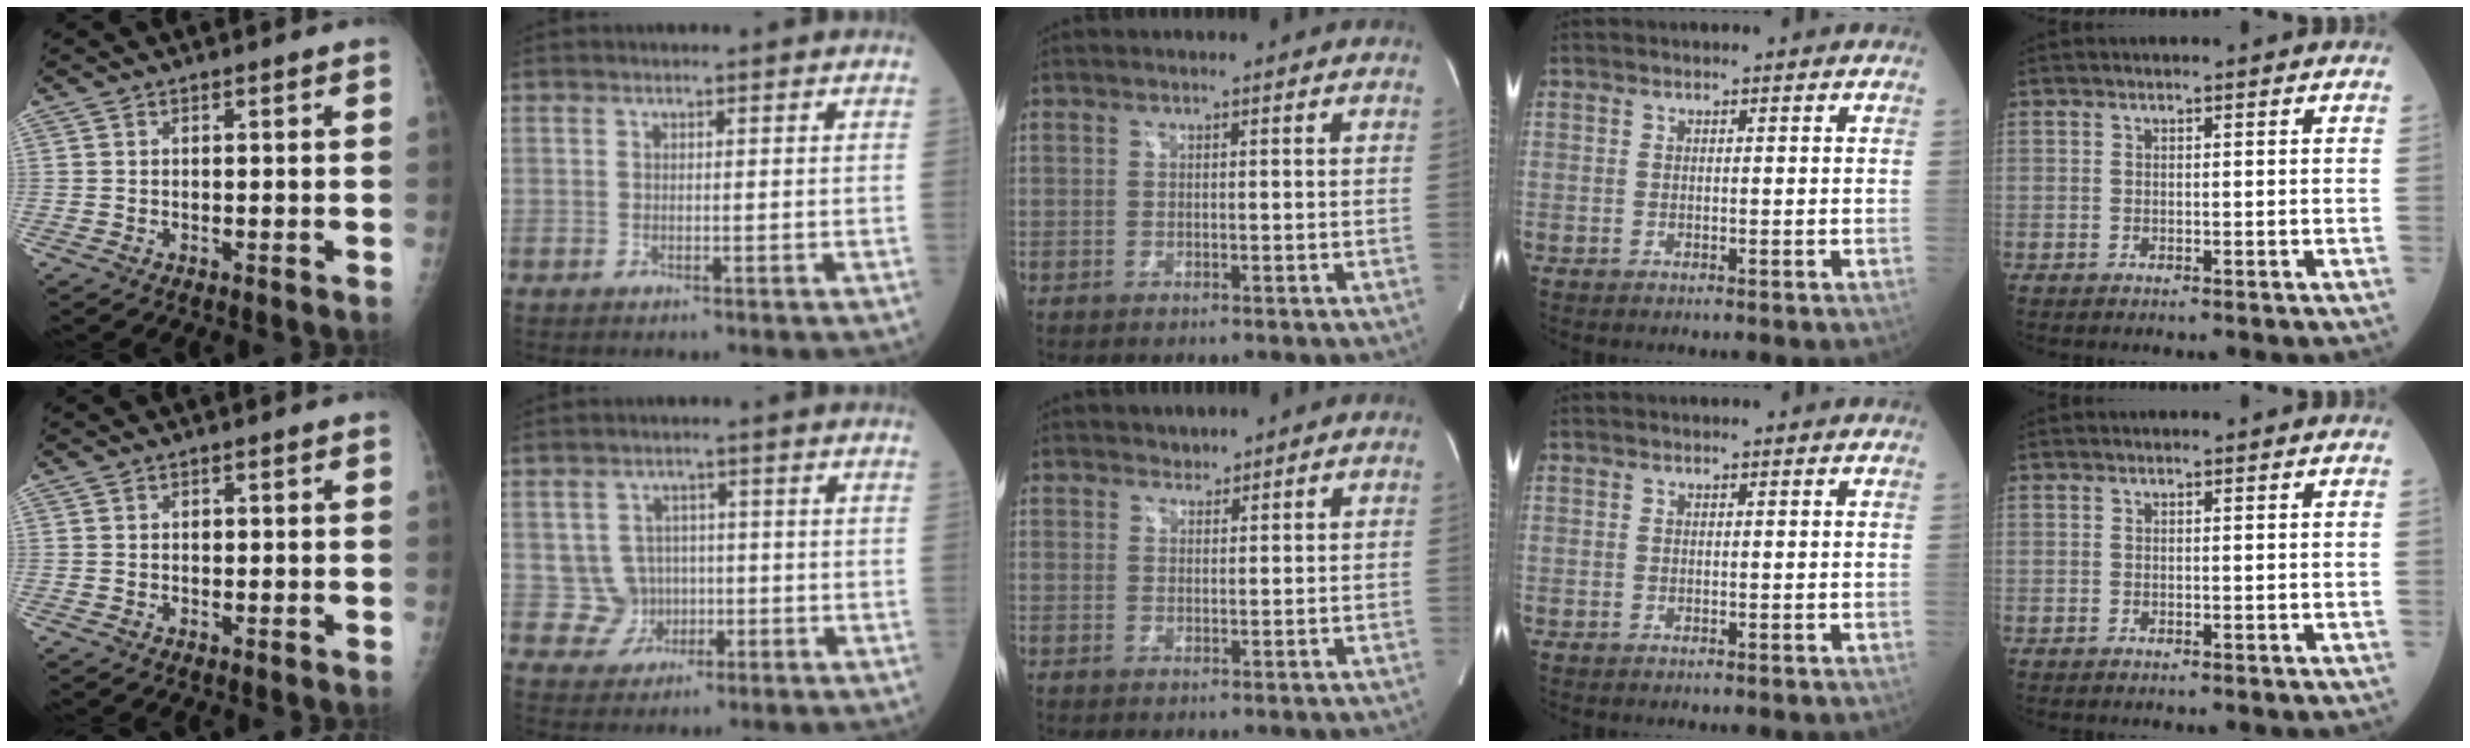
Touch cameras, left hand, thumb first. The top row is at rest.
{"thumb": {"total": 0.6, "force": [0.1, 0.5, 0.3], "torque": [-0.002, 0.001, 0.002]}, "index": {"total": 4.5, "force": [-0.5, 4.4, 0.3], "torque": [-0.001, 0.010, -0.004]}, "middle": {"total": 1.7, "force": [1.5, 0.7, -0.2], "torque": [0.003, 0.005, 0.025]}}